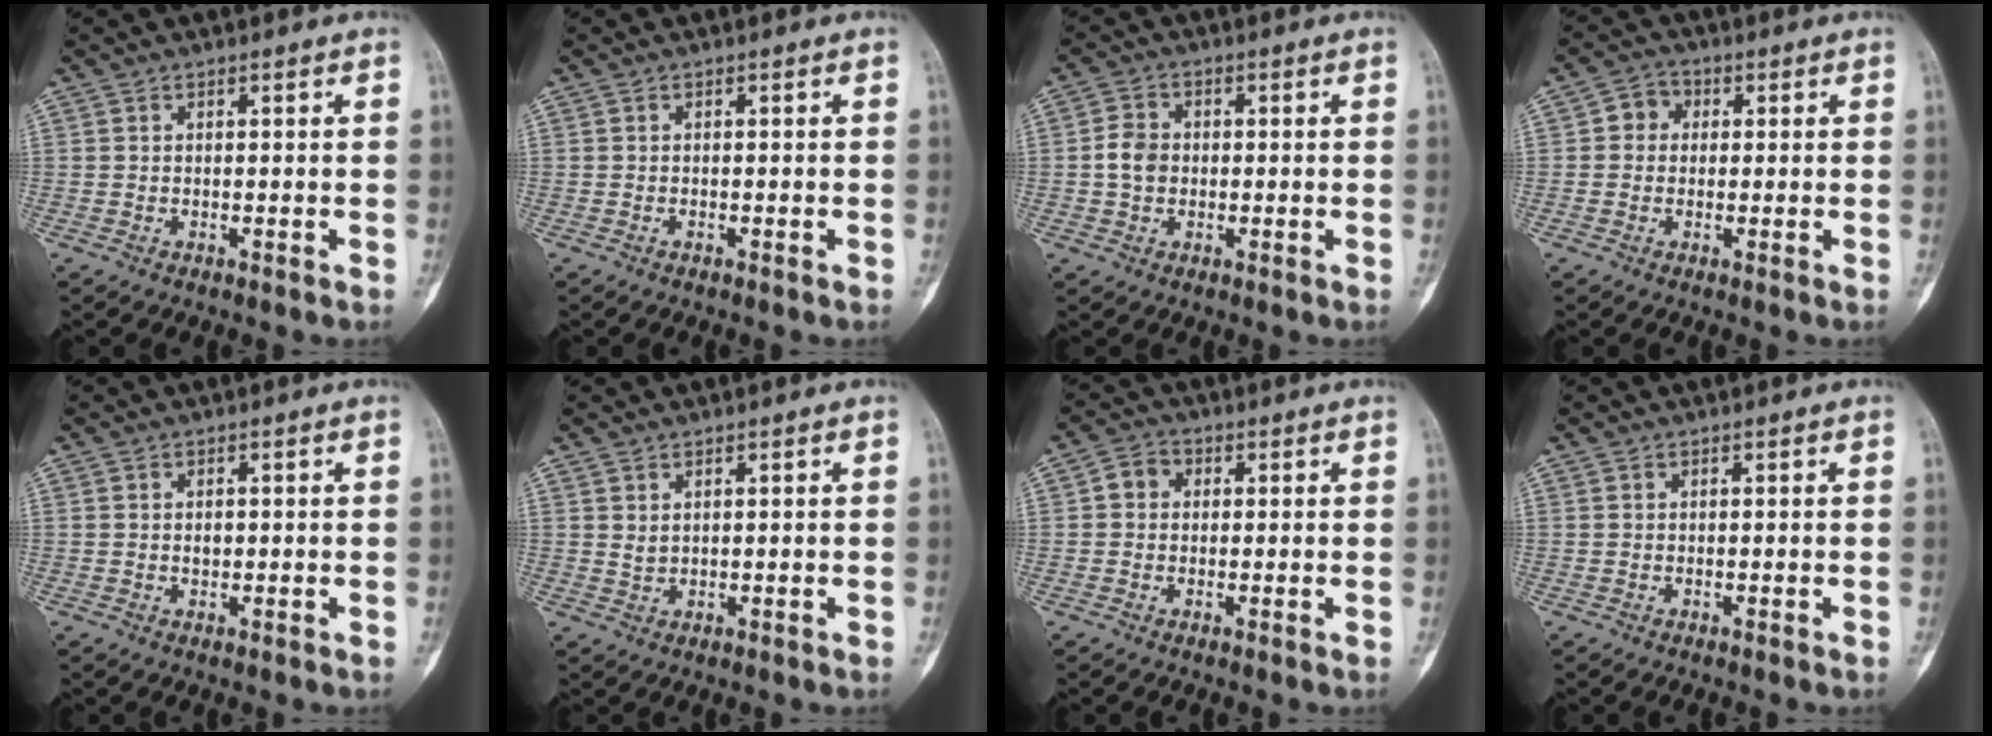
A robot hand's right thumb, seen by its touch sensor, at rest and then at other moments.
{"total": 0.0}
{"total": 4.3, "force": [-0.3, 3.6, 2.5], "torque": [-0.036, 0.009, -0.010]}
{"total": 3.8, "force": [0.4, 3.4, 1.6], "torque": [-0.003, 0.009, -0.002]}
{"total": 1.2, "force": [0.0, 0.9, 0.9], "torque": [-0.010, 0.002, 0.002]}
{"total": 1.4, "force": [0.7, 0.8, 0.9], "torque": [-0.013, -0.005, 0.020]}
{"total": 3.4, "force": [0.4, 3.0, 1.6], "torque": [-0.012, 0.010, -0.001]}
{"total": 0.0}